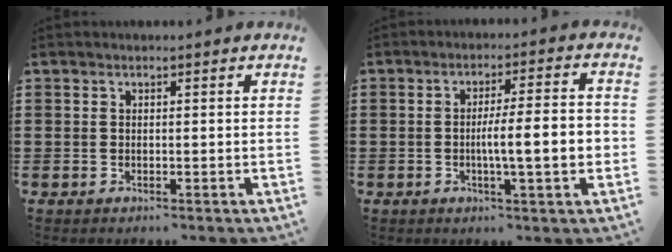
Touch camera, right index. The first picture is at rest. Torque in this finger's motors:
{"motor_torque": [2.14, 0.00, 0.51, 0.16]}